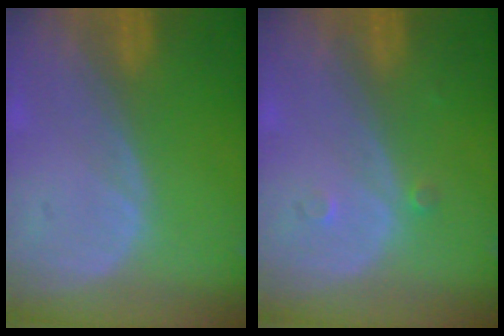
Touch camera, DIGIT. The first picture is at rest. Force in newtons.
{"total": 1.2, "press": 1.0, "slide": 0.7}